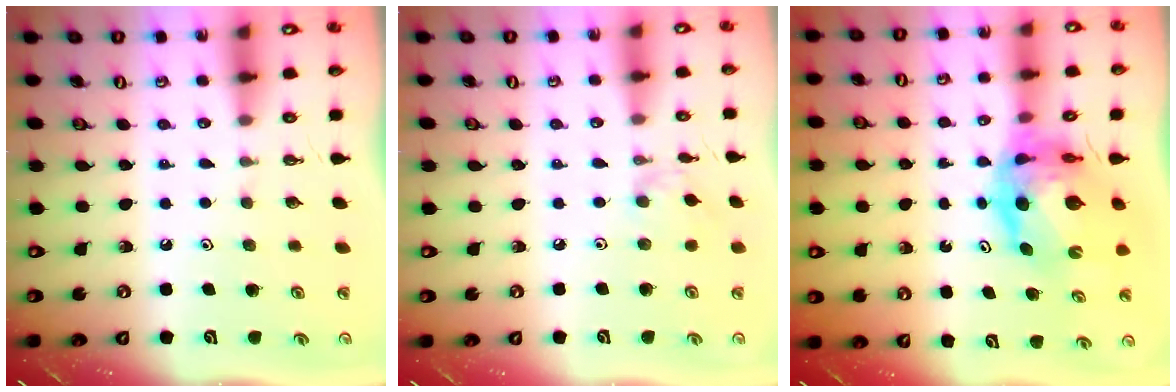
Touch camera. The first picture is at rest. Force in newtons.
{"total": 3.0, "press": 3.0, "slide": 0.5}
{"total": 10.9, "press": 10.8, "slide": 1.4}